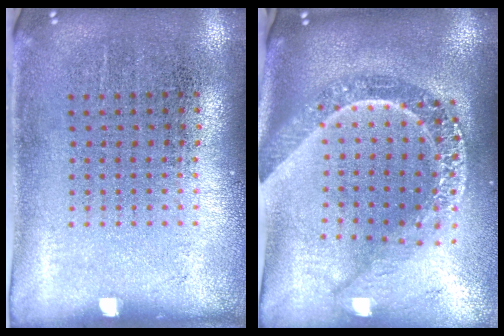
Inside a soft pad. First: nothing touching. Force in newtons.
{"total": 2.6, "press": 2.1, "slide": 1.6}